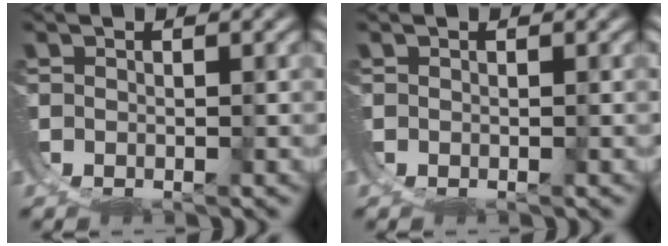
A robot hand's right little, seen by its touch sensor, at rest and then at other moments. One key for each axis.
{"total": 0.0}